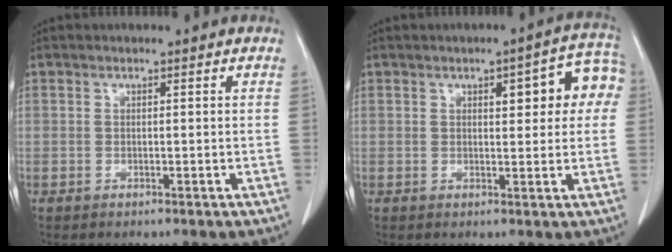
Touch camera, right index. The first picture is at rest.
{"total": 8.5, "force": [2.4, 2.9, 7.6], "torque": [-0.083, 0.026, 0.025]}